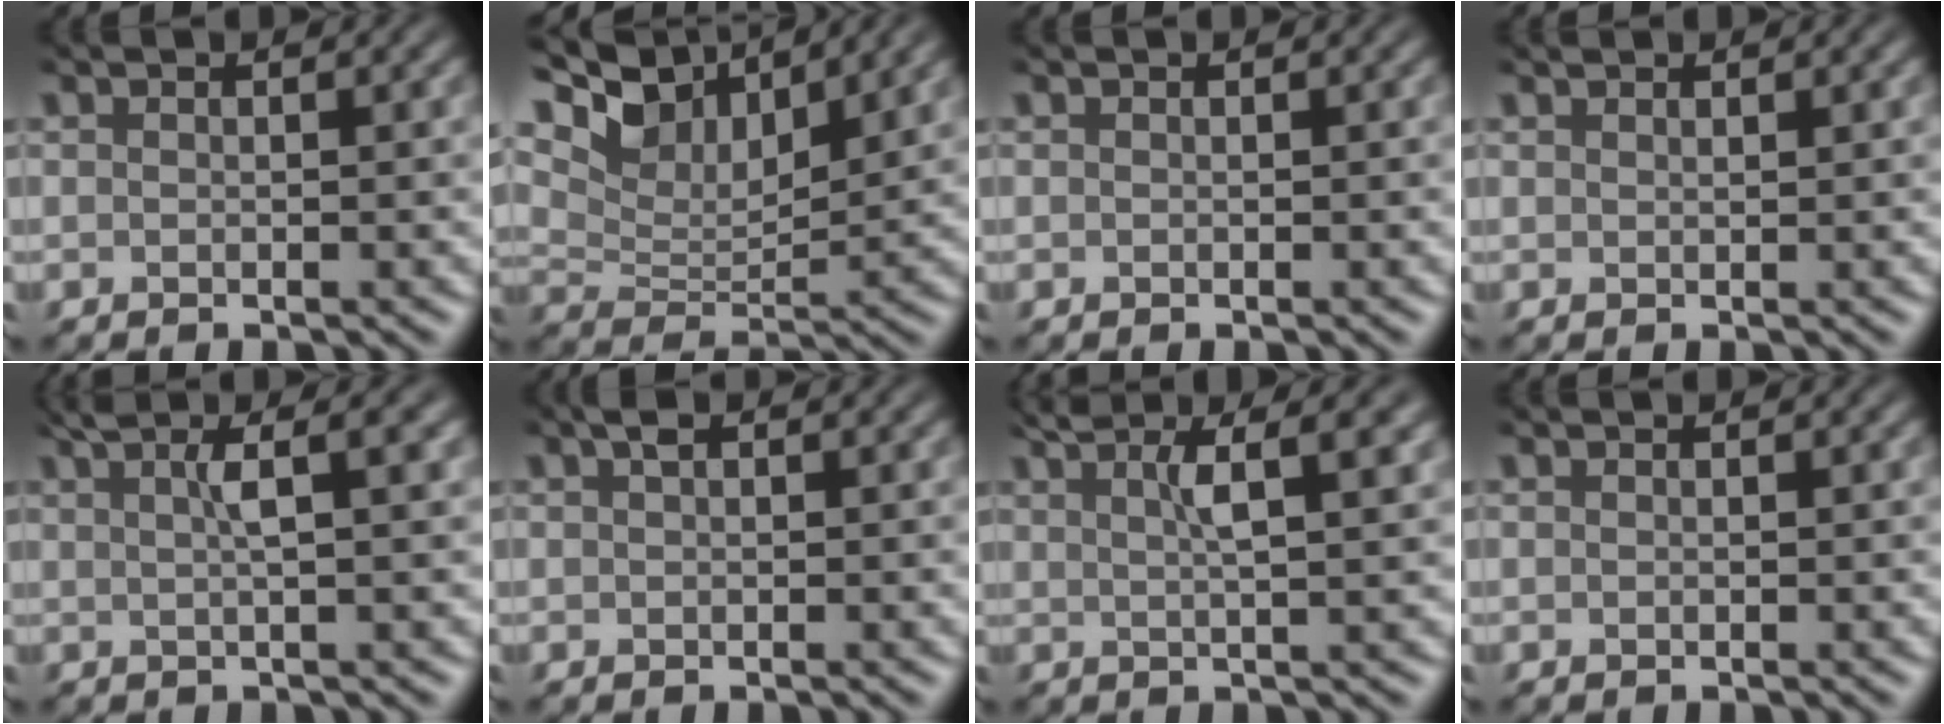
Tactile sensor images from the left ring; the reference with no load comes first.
{"total": 7.9, "force": [5.6, 3.3, 4.5], "torque": [-0.093, 0.008, 0.096]}
{"total": 0.0}
{"total": 0.6, "force": [0.6, 0.0, 0.1], "torque": [-0.002, 0.001, 0.013]}
{"total": 3.9, "force": [1.8, 0.7, 3.4], "torque": [-0.047, 0.010, 0.027]}
{"total": 0.8, "force": [0.4, 0.4, 0.7], "torque": [-0.011, 0.004, 0.006]}
{"total": 4.5, "force": [2.4, 0.9, 3.7], "torque": [-0.044, 0.012, 0.036]}
{"total": 0.0}